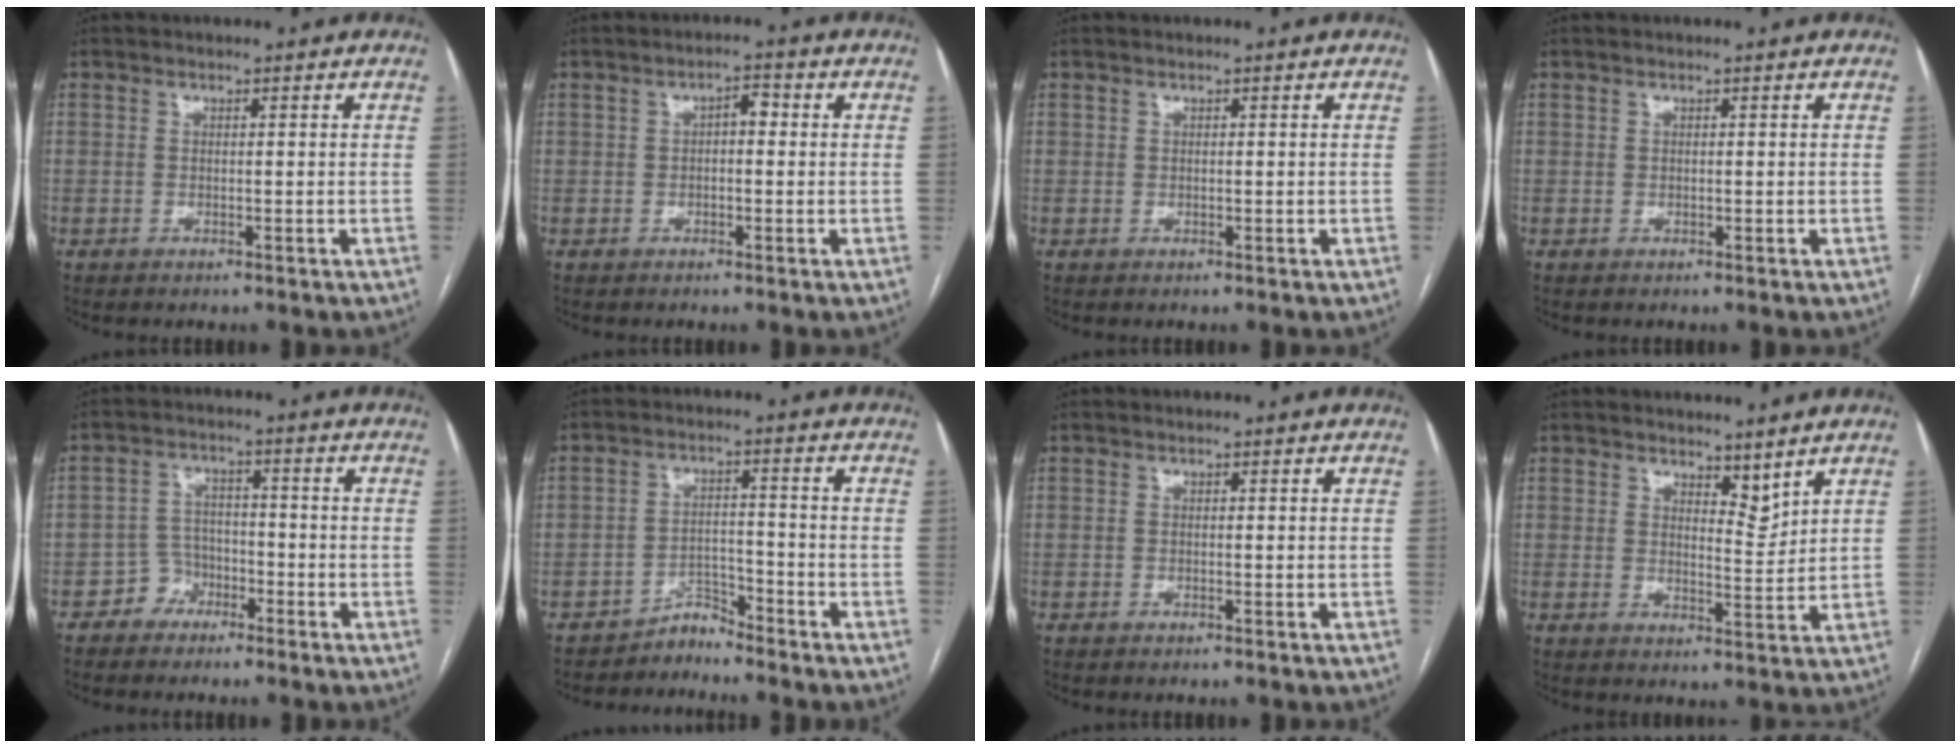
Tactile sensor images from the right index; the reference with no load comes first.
{"total": 2.7, "force": [0.3, 1.3, 2.3], "torque": [-0.036, 0.018, 0.003]}
{"total": 0.0}
{"total": 0.0}
{"total": 4.0, "force": [-2.5, 3.1, 0.2], "torque": [0.002, 0.014, -0.048]}
{"total": 3.1, "force": [-2.9, 0.8, -0.7], "torque": [0.023, 0.003, -0.049]}
{"total": 0.0}
{"total": 0.9, "force": [0.7, 0.3, 0.5], "torque": [-0.011, -0.003, 0.012]}